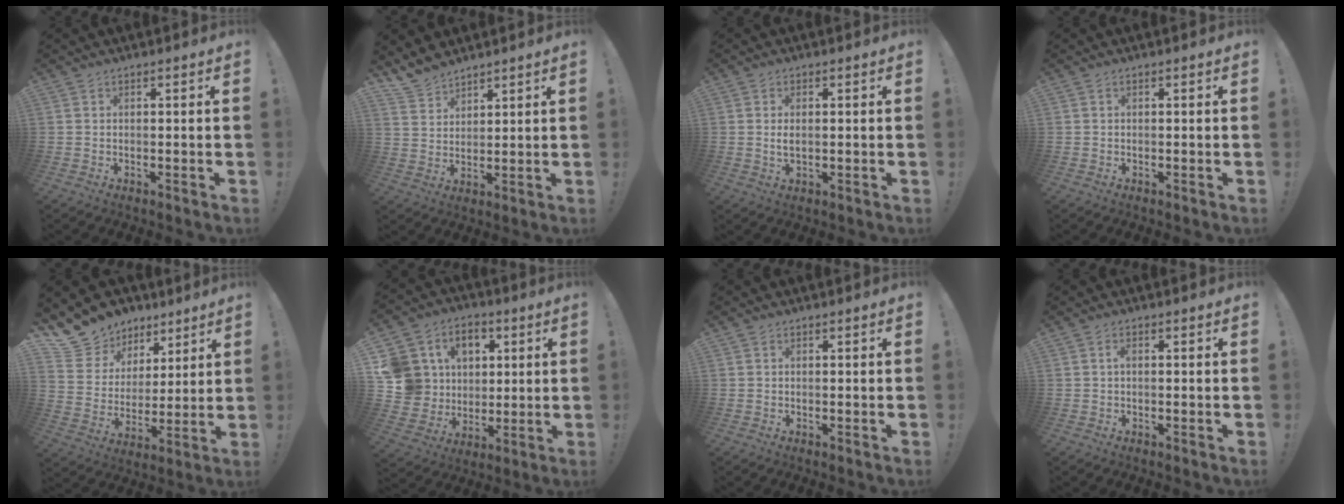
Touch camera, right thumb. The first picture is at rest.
{"total": 6.8, "force": [6.2, 2.7, 0.9], "torque": [-0.024, -0.044, 0.122]}
{"total": 2.5, "force": [0.4, 1.3, 2.1], "torque": [-0.029, -0.002, 0.004]}
{"total": 0.0}
{"total": 12.3, "force": [8.5, 8.6, 2.2], "torque": [-0.047, -0.065, 0.172]}
{"total": 14.0, "force": [3.4, 13.0, 3.8], "torque": [-0.060, -0.011, 0.100]}
{"total": 0.0}
{"total": 1.2, "force": [-0.1, 0.4, 1.1], "torque": [-0.026, 0.006, -0.003]}